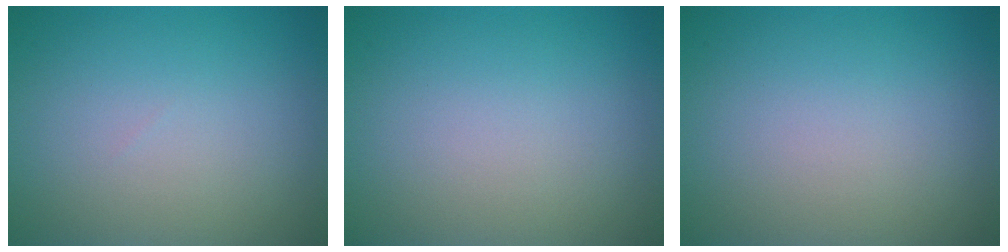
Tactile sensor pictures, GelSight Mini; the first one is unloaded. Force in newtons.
{"total": 0.0}
{"total": 0.0}